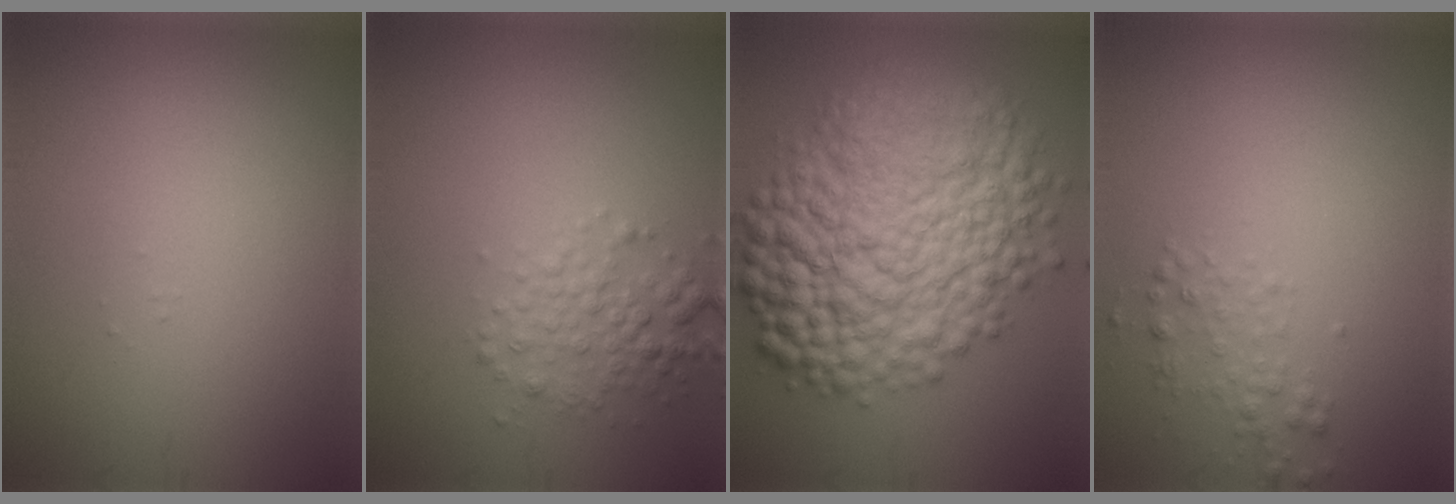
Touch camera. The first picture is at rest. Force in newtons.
{"total": 2.7, "press": 2.7, "slide": 0.0}
{"total": 13.6, "press": 13.6, "slide": 0.1}
{"total": 1.6, "press": 1.6, "slide": 0.0}